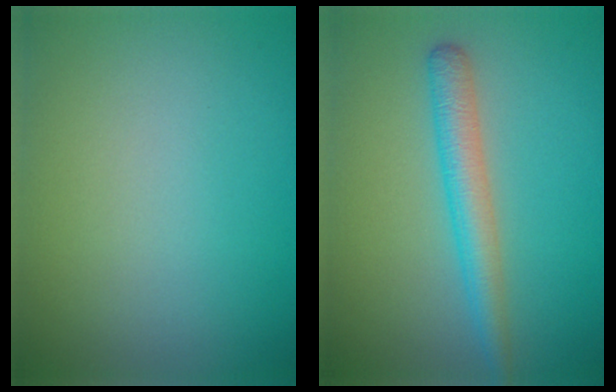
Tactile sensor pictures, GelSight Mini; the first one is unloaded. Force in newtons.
{"total": 3.4, "press": 3.4, "slide": 0.1}